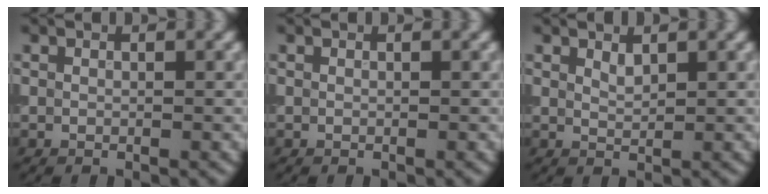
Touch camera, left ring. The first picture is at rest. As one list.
[{"total": 0.0}, {"total": 1.0, "force": [0.8, 0.3, 0.5], "torque": [-0.011, -0.003, 0.015]}]